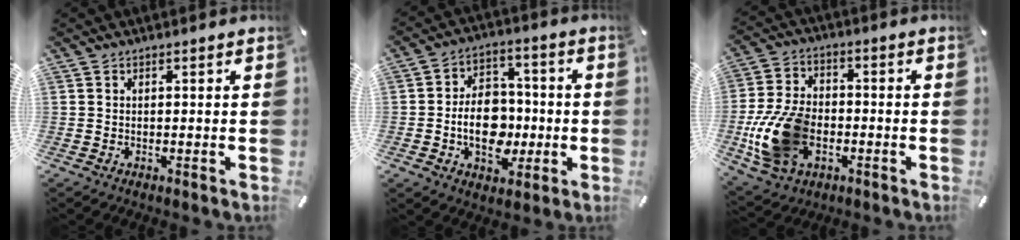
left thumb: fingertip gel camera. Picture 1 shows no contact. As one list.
[{"total": 12.8, "force": [-2.5, 9.5, 8.2], "torque": [-0.133, 0.007, -0.044]}, {"total": 15.9, "force": [-4.0, 11.2, 10.6], "torque": [-0.238, 0.016, -0.070]}]